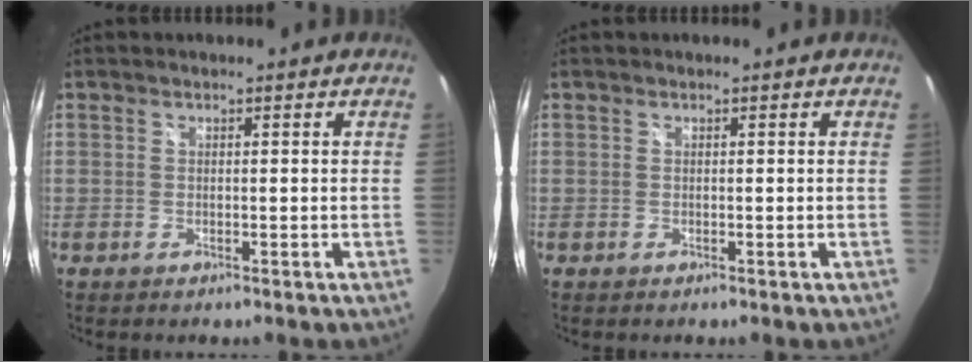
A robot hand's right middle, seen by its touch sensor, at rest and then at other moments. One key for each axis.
{"total": 0.0}